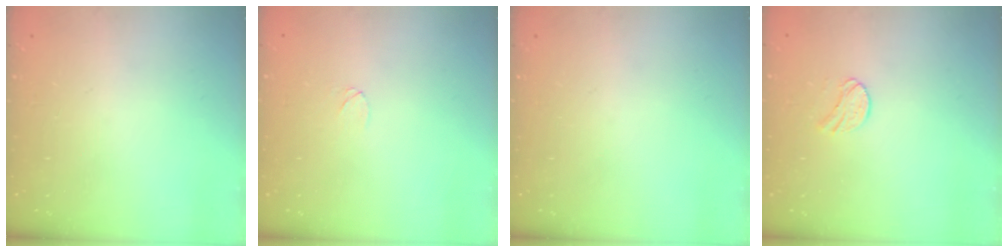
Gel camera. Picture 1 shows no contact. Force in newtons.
{"total": 3.5, "press": 3.5, "slide": 0.3}
{"total": 0.0}
{"total": 6.8, "press": 6.8, "slide": 0.3}